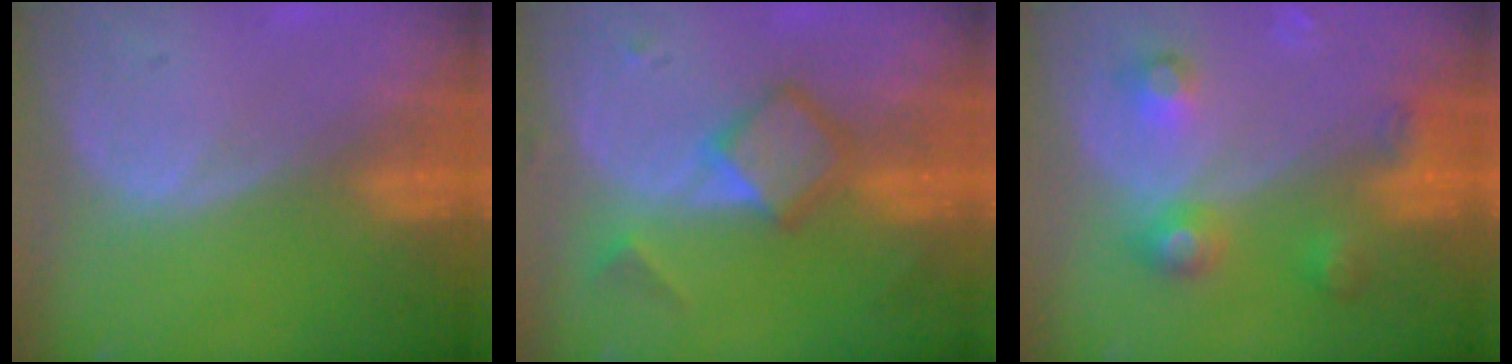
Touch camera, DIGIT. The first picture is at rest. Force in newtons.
{"total": 5.4, "press": 5.4, "slide": 0.1}
{"total": 5.6, "press": 5.6, "slide": 0.4}